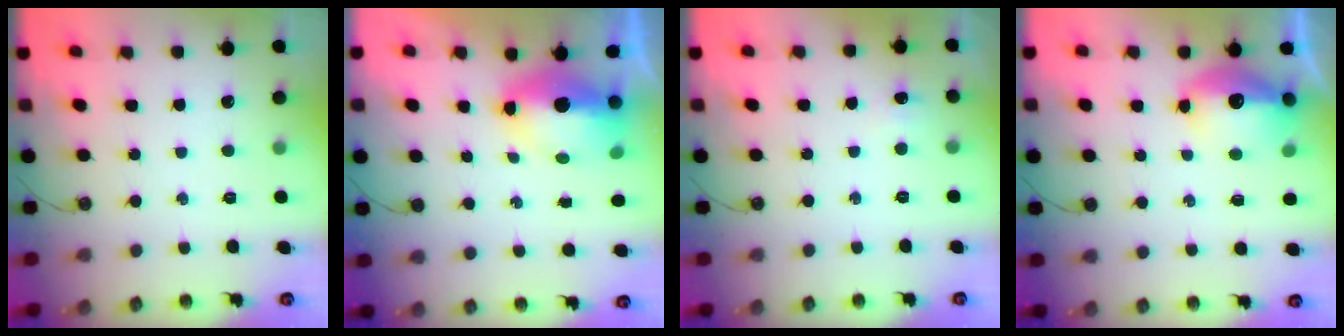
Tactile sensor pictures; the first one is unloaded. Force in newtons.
{"total": 9.5, "press": 9.5, "slide": 1.0}
{"total": 2.3, "press": 2.0, "slide": 1.0}
{"total": 13.1, "press": 13.1, "slide": 1.4}